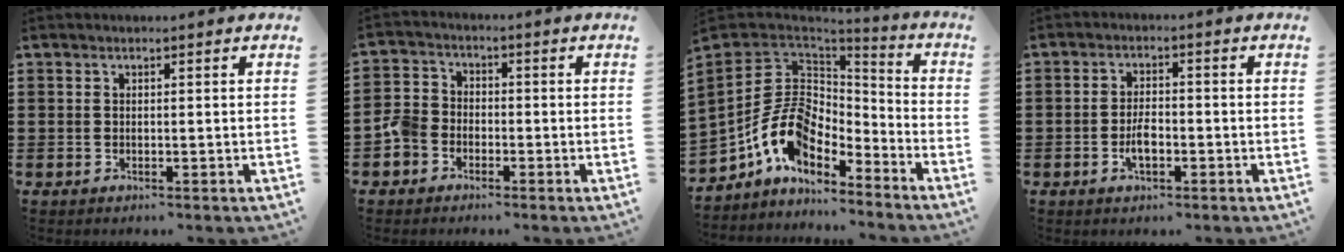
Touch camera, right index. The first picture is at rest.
{"total": 4.4, "force": [-2.5, 3.2, 1.7], "torque": [-0.065, 0.001, -0.057]}
{"total": 12.3, "force": [-4.0, 8.5, 7.9], "torque": [-0.191, 0.015, -0.080]}
{"total": 3.6, "force": [-1.4, 1.5, 2.9], "torque": [-0.059, 0.001, -0.026]}